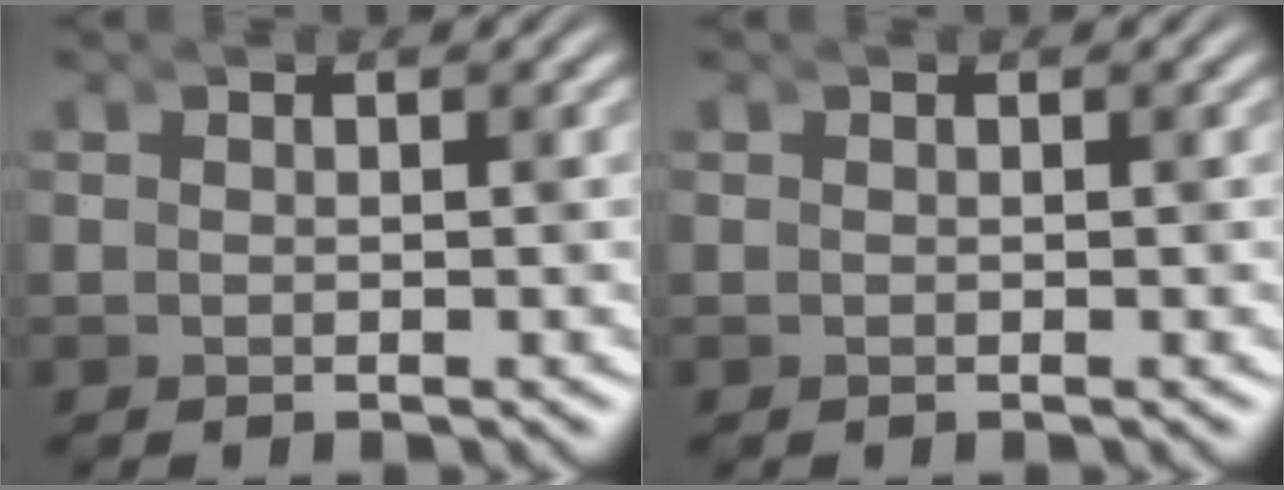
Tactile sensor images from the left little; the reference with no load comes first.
{"total": 0.0}